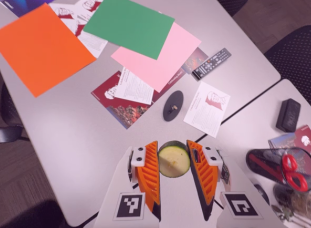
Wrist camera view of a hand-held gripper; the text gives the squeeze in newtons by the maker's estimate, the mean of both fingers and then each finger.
{"total": 10.1, "left": 10.5, "right": 9.7}